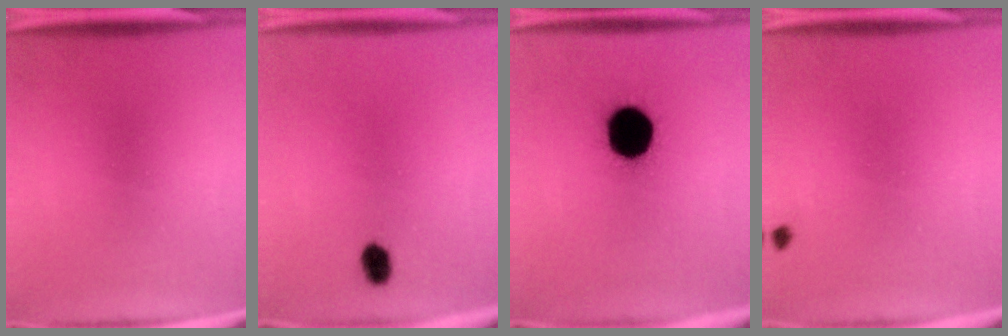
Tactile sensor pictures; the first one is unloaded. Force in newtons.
{"total": 2.7}
{"total": 16.3}
{"total": 0.7}